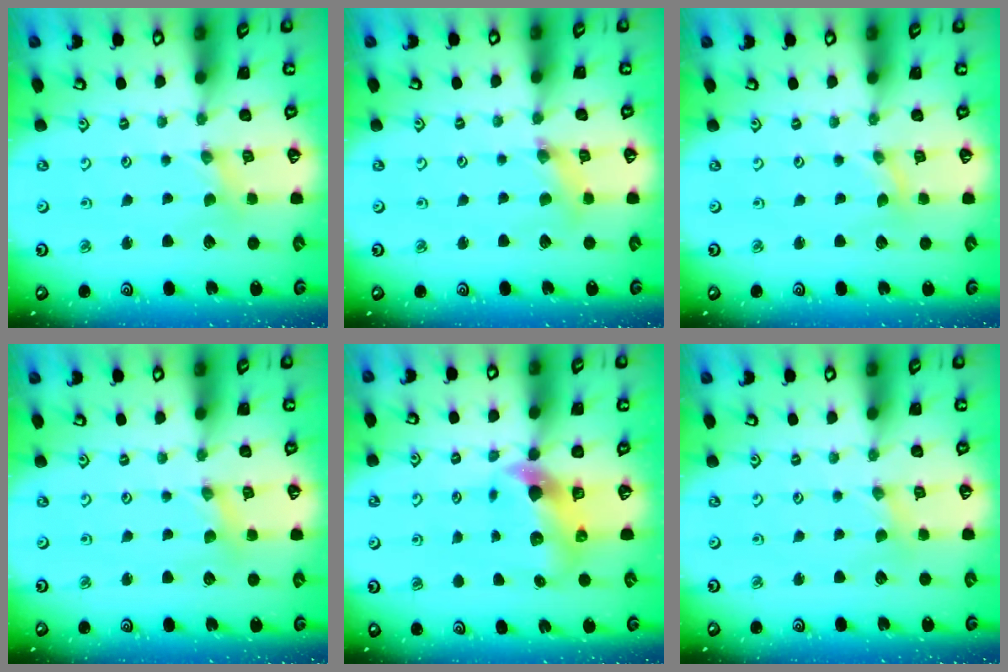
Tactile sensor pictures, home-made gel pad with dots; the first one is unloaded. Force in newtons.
{"total": 2.7, "press": 2.6, "slide": 0.4}
{"total": 0.0}
{"total": 1.6, "press": 1.6, "slide": 0.3}
{"total": 7.4, "press": 7.3, "slide": 1.0}
{"total": 1.0, "press": 1.0, "slide": 0.1}